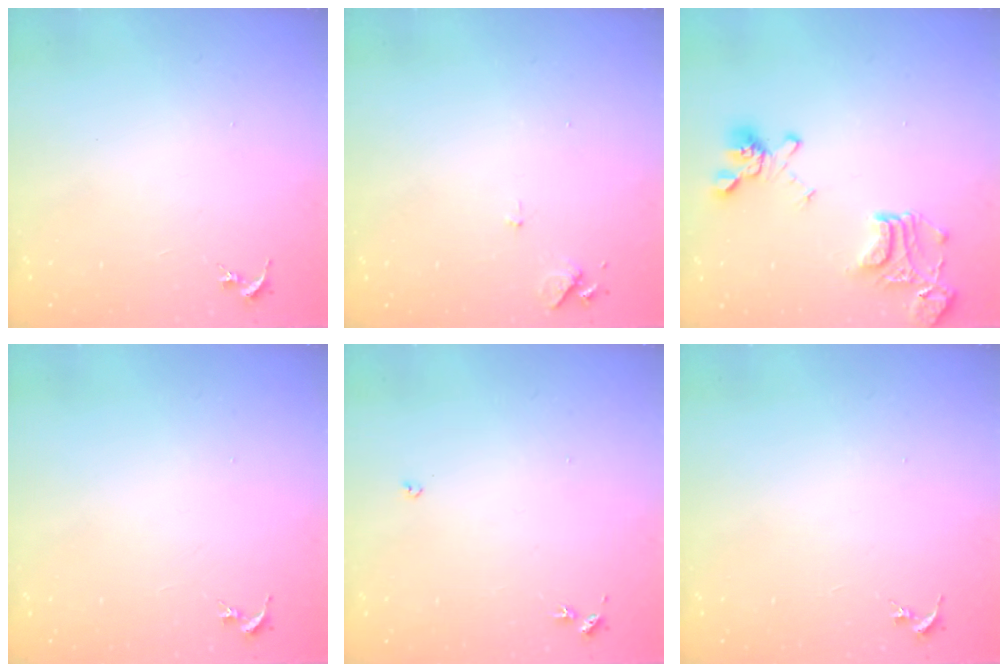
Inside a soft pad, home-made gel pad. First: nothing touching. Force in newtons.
{"total": 6.1, "press": 6.0, "slide": 0.8}
{"total": 18.3, "press": 18.2, "slide": 1.7}
{"total": 0.0}
{"total": 2.7, "press": 2.7, "slide": 0.5}
{"total": 0.0}